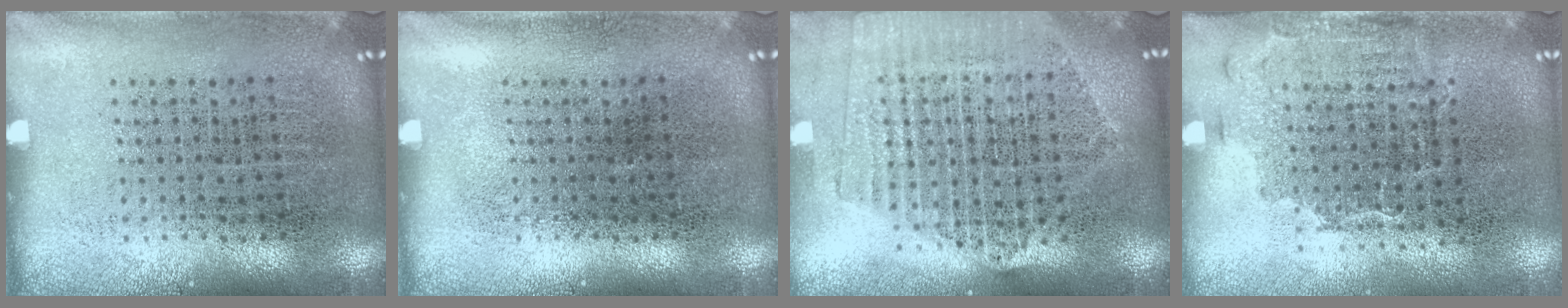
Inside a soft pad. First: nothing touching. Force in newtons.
{"total": 0.0}
{"total": 2.1, "press": 1.9, "slide": 0.9}
{"total": 1.6, "press": 1.3, "slide": 1.0}